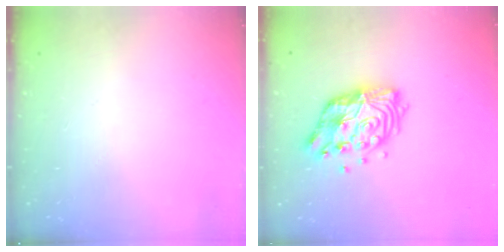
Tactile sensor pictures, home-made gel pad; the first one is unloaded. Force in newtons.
{"total": 13.3, "press": 13.2, "slide": 1.1}